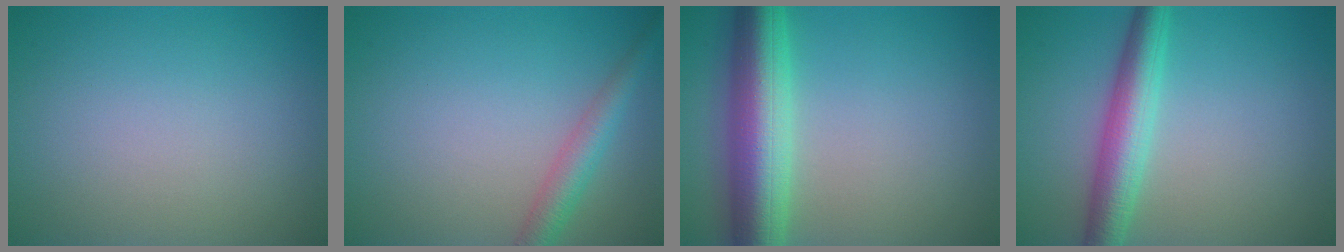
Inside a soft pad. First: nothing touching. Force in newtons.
{"total": 2.9, "press": 2.9, "slide": 0.0}
{"total": 8.2, "press": 8.1, "slide": 0.3}
{"total": 4.7, "press": 4.7, "slide": 0.0}